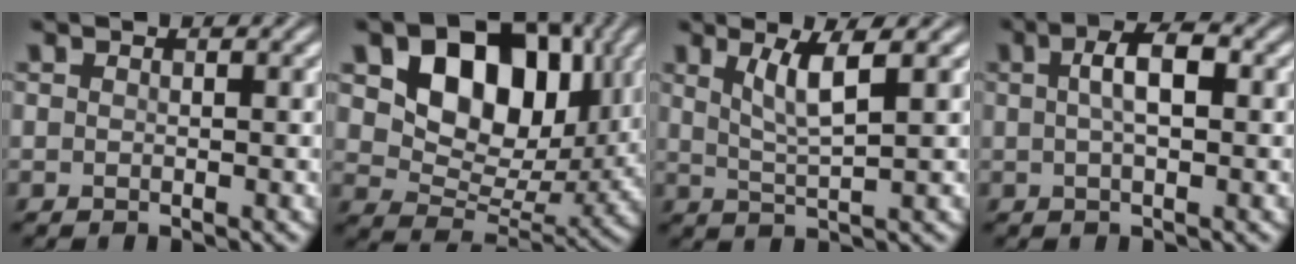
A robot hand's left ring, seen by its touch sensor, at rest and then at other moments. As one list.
[{"total": 11.2, "force": [3.7, 7.6, 7.5], "torque": [-0.117, -0.006, 0.059]}, {"total": 3.6, "force": [1.5, 0.7, 3.2], "torque": [-0.060, -0.003, 0.032]}, {"total": 3.4, "force": [0.6, 1.2, 3.2], "torque": [-0.058, 0.008, 0.006]}]